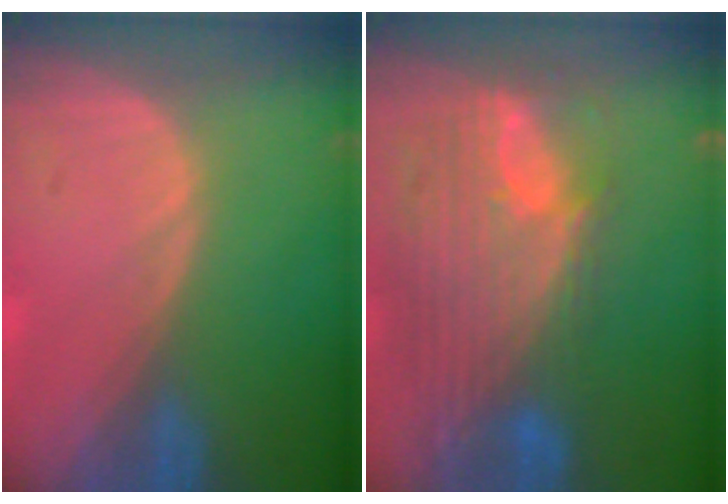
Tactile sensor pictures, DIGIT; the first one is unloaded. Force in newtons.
{"total": 12.1, "press": 10.2, "slide": 6.4}